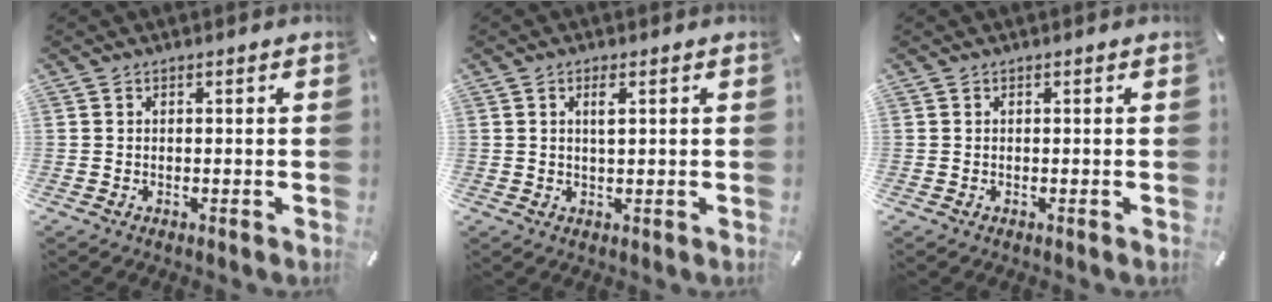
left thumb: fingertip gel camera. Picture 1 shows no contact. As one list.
[{"total": 2.7, "force": [0.9, 0.7, 2.5], "torque": [-0.044, 0.001, 0.011]}, {"total": 0.0}]